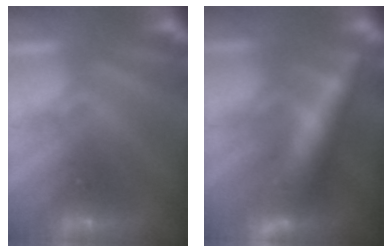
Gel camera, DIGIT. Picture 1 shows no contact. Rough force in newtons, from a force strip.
{"total": 5.8}